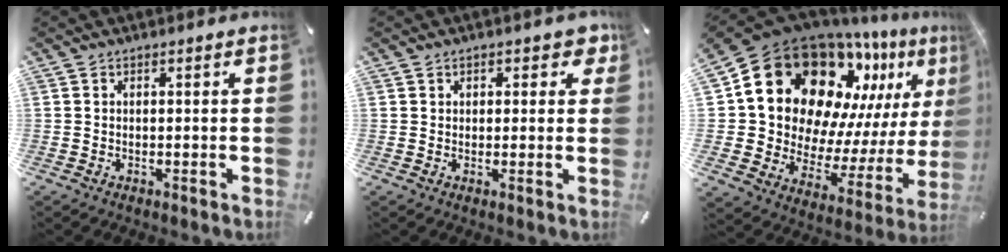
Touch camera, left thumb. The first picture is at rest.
{"total": 3.2, "force": [1.4, 2.5, 1.5], "torque": [0.000, -0.003, 0.018]}
{"total": 21.2, "force": [12.4, 14.6, 9.2], "torque": [-0.141, -0.122, 0.241]}